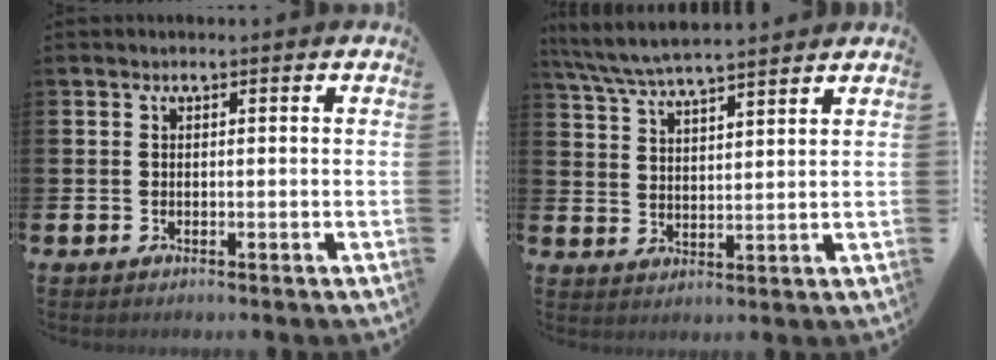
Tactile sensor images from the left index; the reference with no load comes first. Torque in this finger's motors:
{"motor_torque": [0.91, -1.23, 0.71, 0.21]}